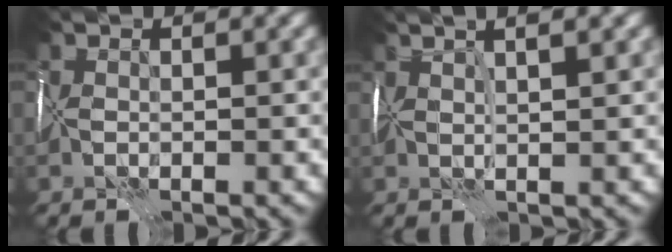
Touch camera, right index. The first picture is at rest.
{"total": 5.5, "force": [3.1, 1.6, 4.3], "torque": [-0.042, 0.041, 0.024]}